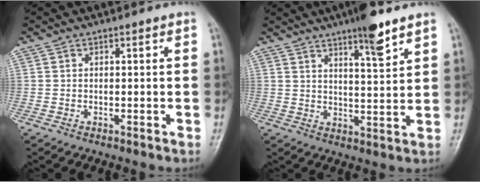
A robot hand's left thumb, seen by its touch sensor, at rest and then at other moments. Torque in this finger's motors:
{"motor_torque": [1.47, 0.65, 0.85, -0.92, 0.05]}